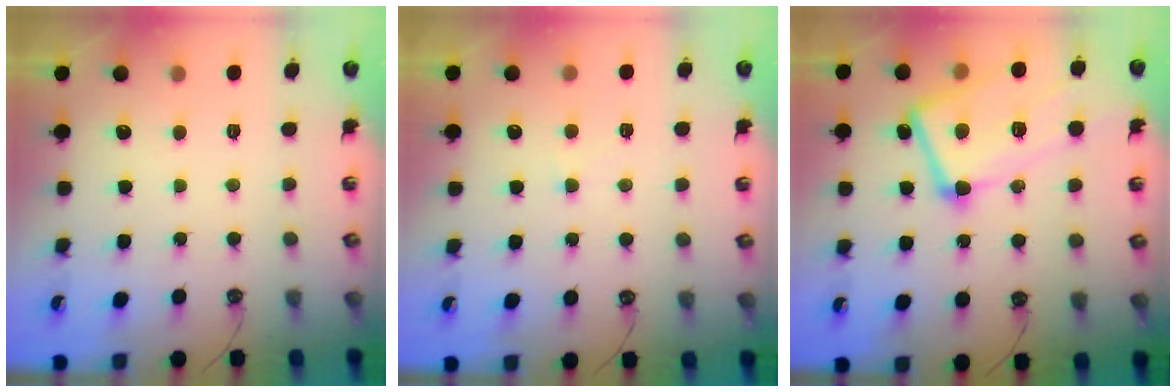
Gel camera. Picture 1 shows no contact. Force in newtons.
{"total": 4.7, "press": 4.7, "slide": 0.7}
{"total": 9.0, "press": 8.9, "slide": 1.7}